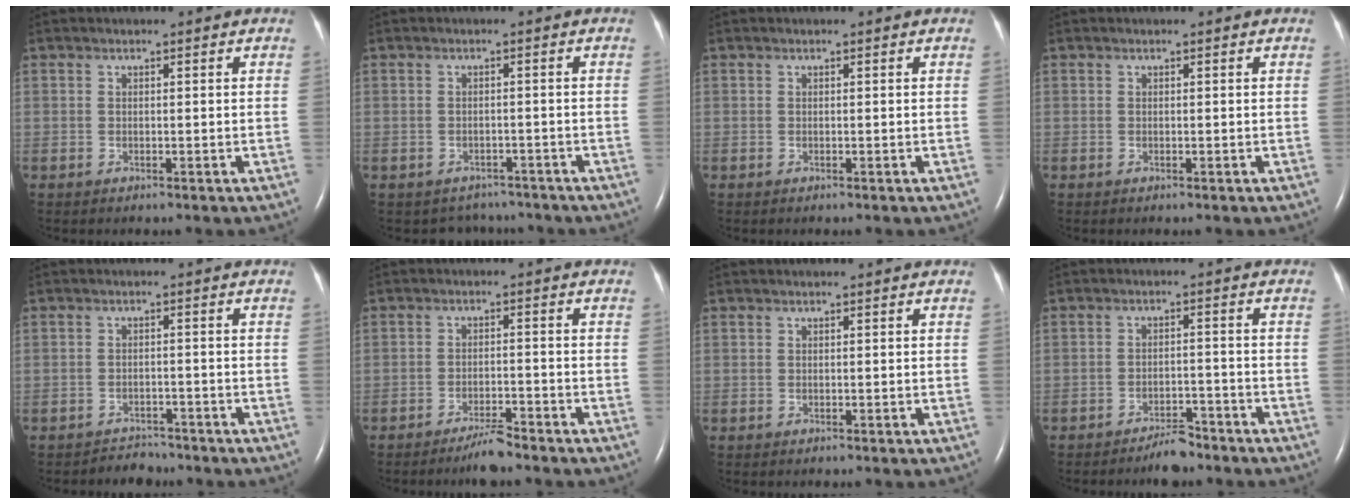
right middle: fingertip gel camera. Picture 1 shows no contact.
{"total": 4.0, "force": [-3.5, 2.0, -0.5], "torque": [0.005, 0.013, -0.045]}
{"total": 0.0}
{"total": 0.0}
{"total": 2.7, "force": [-2.4, 0.9, -0.7], "torque": [0.008, -0.002, -0.037]}
{"total": 3.6, "force": [-3.2, 0.1, 1.6], "torque": [-0.032, -0.007, -0.057]}
{"total": 0.0}
{"total": 4.0, "force": [-3.6, 1.1, 1.5], "torque": [-0.028, 0.000, -0.057]}